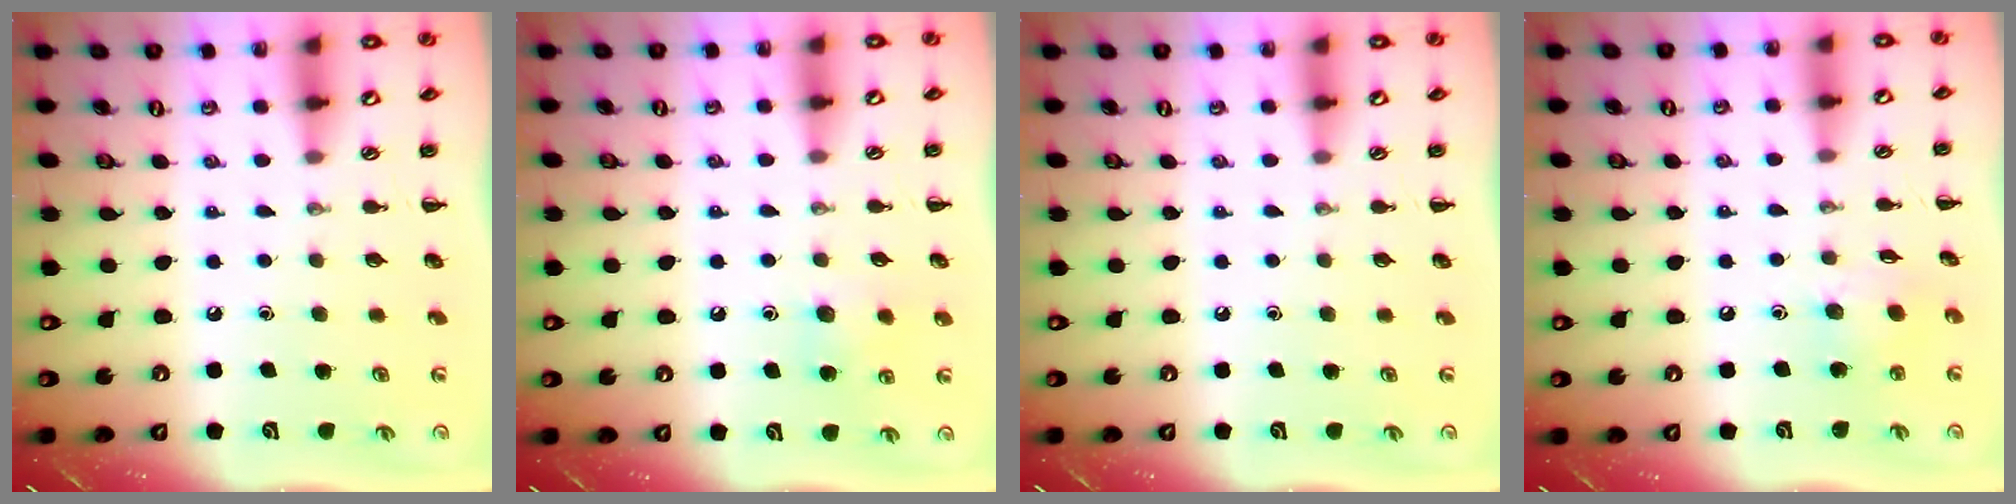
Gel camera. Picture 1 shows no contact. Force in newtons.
{"total": 7.4, "press": 7.2, "slide": 1.9}
{"total": 0.0}
{"total": 5.6, "press": 5.6, "slide": 0.7}